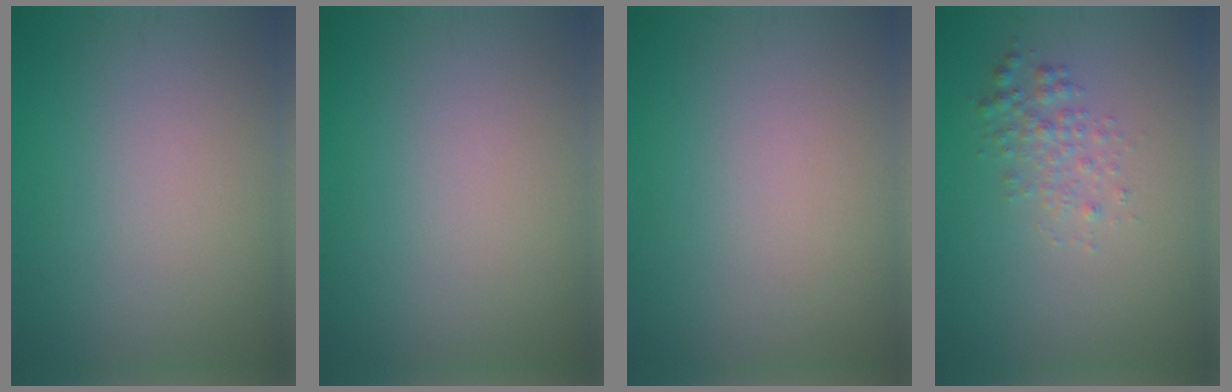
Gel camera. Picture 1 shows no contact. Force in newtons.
{"total": 0.0}
{"total": 0.0}
{"total": 1.8, "press": 1.8, "slide": 0.0}